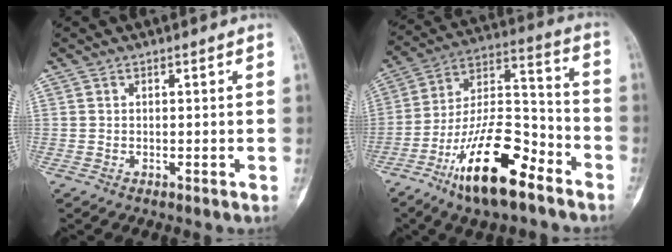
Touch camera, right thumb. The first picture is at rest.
{"total": 19.9, "force": [-11.6, 7.2, 14.5], "torque": [-0.252, 0.078, -0.207]}